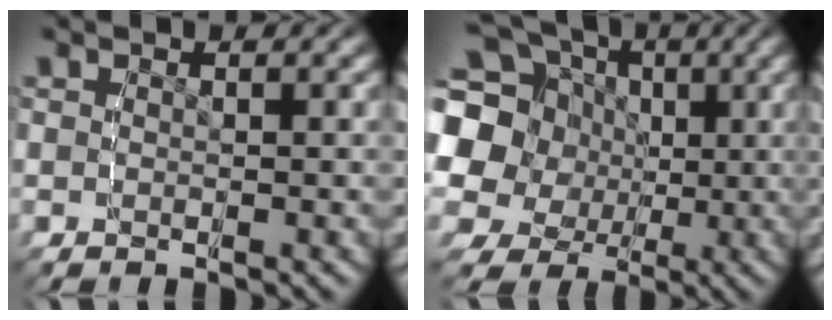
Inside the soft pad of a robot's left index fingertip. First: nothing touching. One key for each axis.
{"total": 13.5, "fx": 3.1, "fy": 11.4, "fz": 6.5, "tx": -0.144, "ty": -0.015, "tz": 0.042}